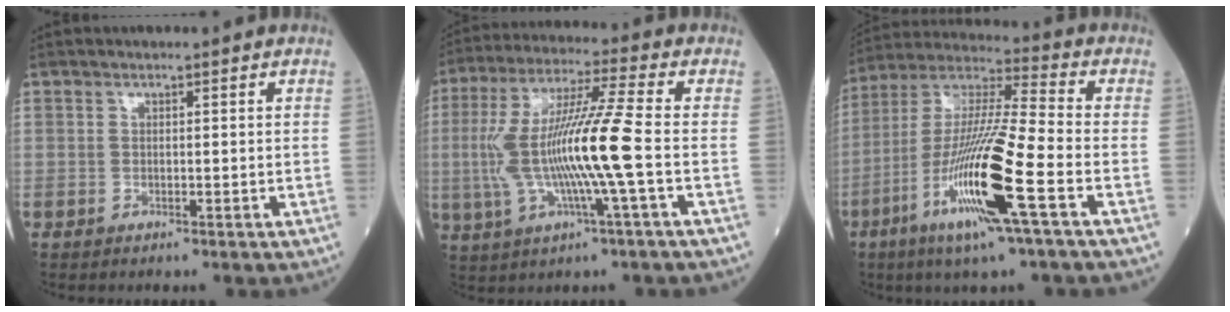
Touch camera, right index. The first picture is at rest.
{"total": 13.8, "force": [-1.5, -0.4, 13.7], "torque": [-0.279, 0.006, -0.031]}
{"total": 17.7, "force": [-6.6, 0.1, 16.4], "torque": [-0.338, -0.021, -0.128]}